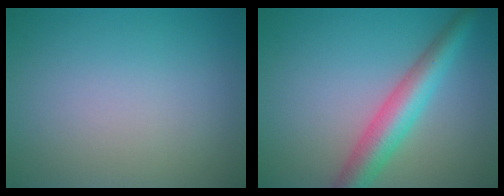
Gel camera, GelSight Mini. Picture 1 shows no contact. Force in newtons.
{"total": 5.1, "press": 5.0, "slide": 0.3}